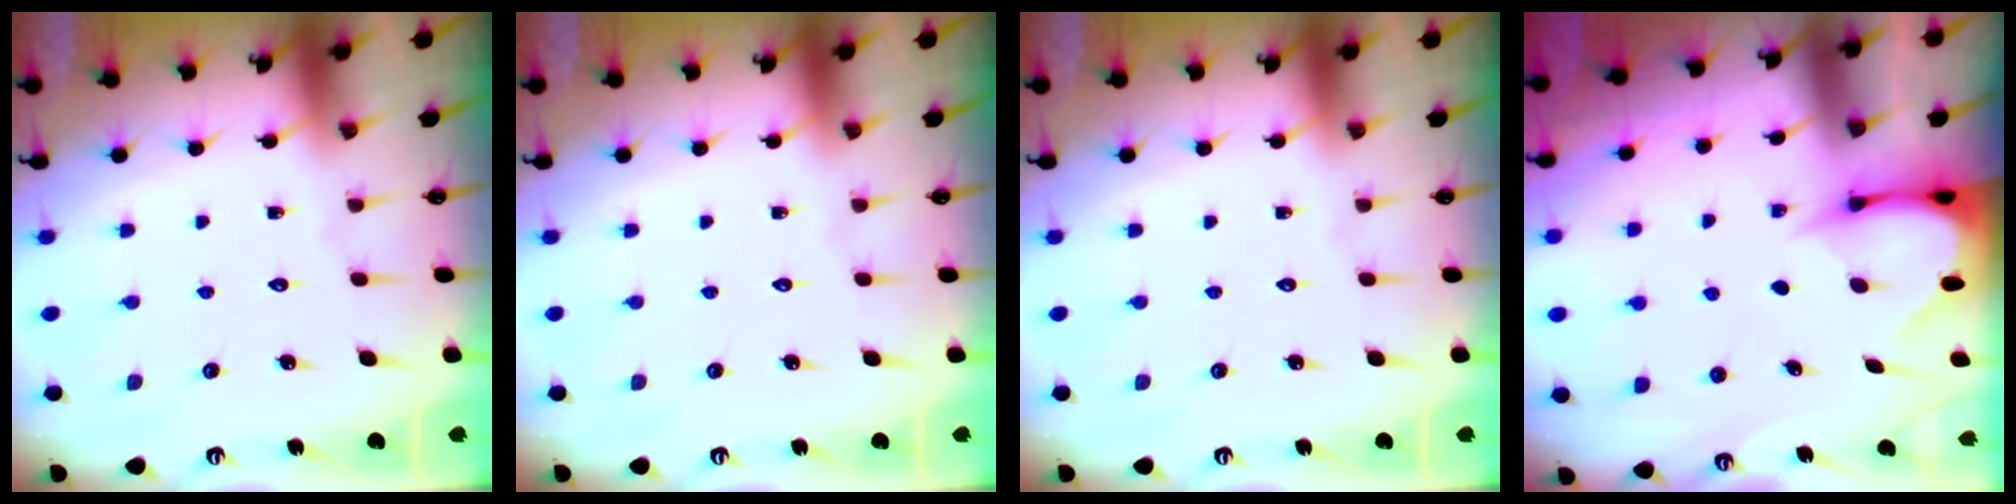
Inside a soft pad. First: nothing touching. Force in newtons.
{"total": 0.0}
{"total": 0.0}
{"total": 3.2, "press": 3.2, "slide": 0.3}